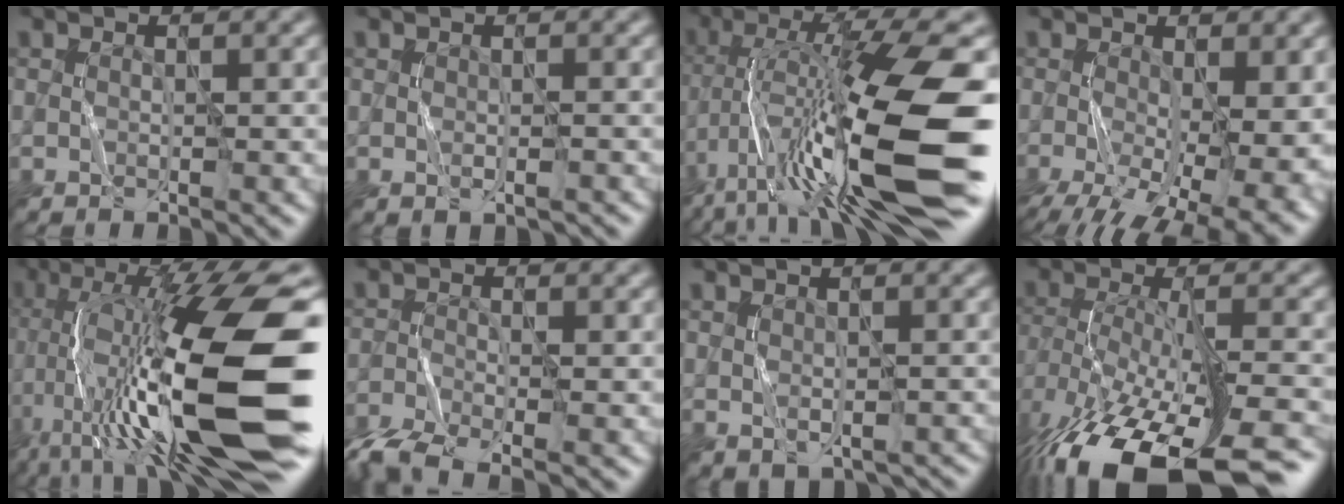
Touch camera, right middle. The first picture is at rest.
{"total": 0.7, "force": [-0.2, 0.3, 0.6], "torque": [-0.013, -0.005, 0.005]}
{"total": 15.7, "force": [-5.8, 3.1, 14.3], "torque": [-0.257, 0.015, -0.085]}
{"total": 13.7, "force": [-3.9, 6.3, 11.5], "torque": [-0.186, -0.041, -0.033]}
{"total": 19.0, "force": [-3.8, 5.3, 17.9], "torque": [-0.313, 0.019, -0.067]}
{"total": 4.5, "force": [-3.6, 1.0, 2.5], "torque": [-0.059, -0.012, -0.075]}
{"total": 1.4, "force": [-0.1, 0.8, 1.0], "torque": [-0.021, -0.008, 0.010]}
{"total": 15.0, "force": [-10.9, 5.0, 9.1], "torque": [-0.199, -0.037, -0.140]}